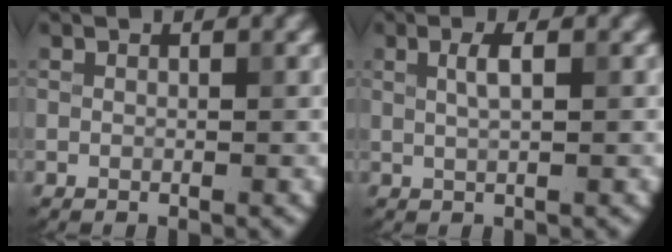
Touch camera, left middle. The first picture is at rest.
{"total": 1.7, "force": [0.5, 0.5, 1.6], "torque": [-0.027, 0.003, 0.008]}